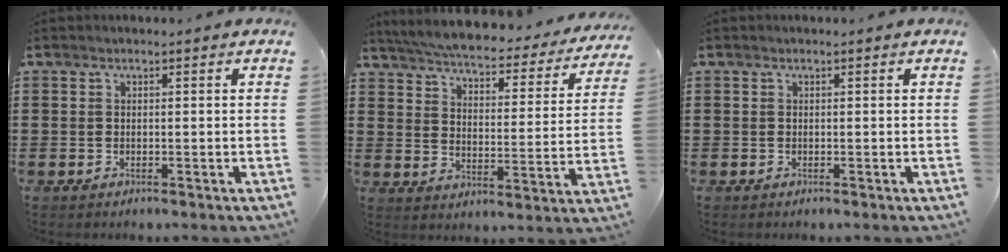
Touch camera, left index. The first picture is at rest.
{"total": 4.8, "force": [4.5, -0.1, 1.7], "torque": [-0.057, -0.038, 0.072]}
{"total": 0.0}